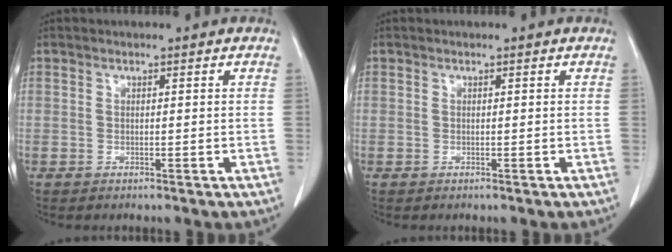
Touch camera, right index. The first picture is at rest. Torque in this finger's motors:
{"motor_torque": [0.00, 0.00, 0.00, 0.00]}